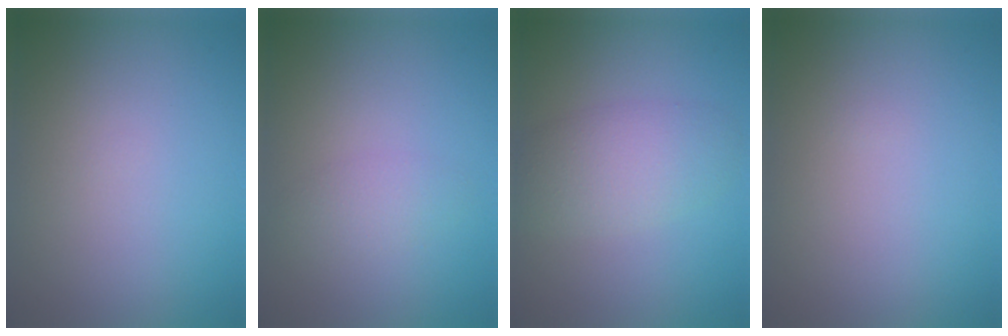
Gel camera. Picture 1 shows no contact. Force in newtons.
{"total": 1.7, "press": 1.7, "slide": 0.1}
{"total": 4.3, "press": 4.3, "slide": 0.4}
{"total": 0.0}